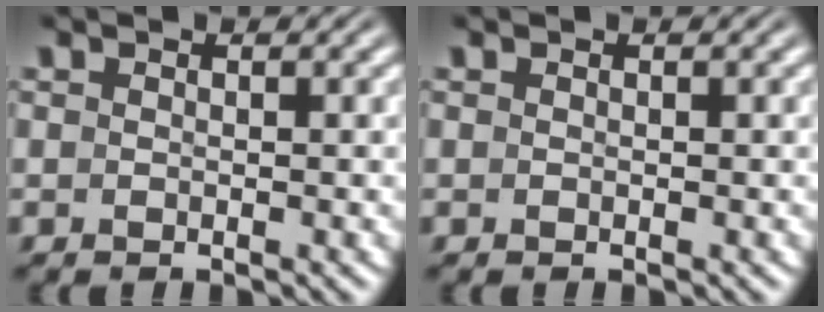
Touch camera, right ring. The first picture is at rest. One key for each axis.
{"total": 0.0}